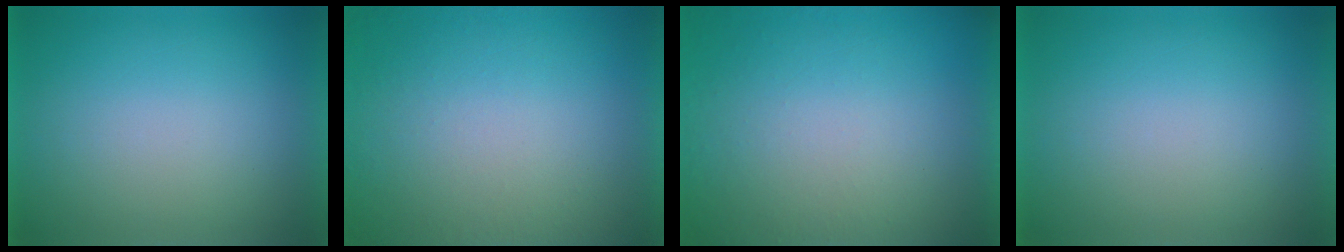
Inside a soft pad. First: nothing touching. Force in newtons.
{"total": 1.2}
{"total": 5.1}
{"total": 0.0}